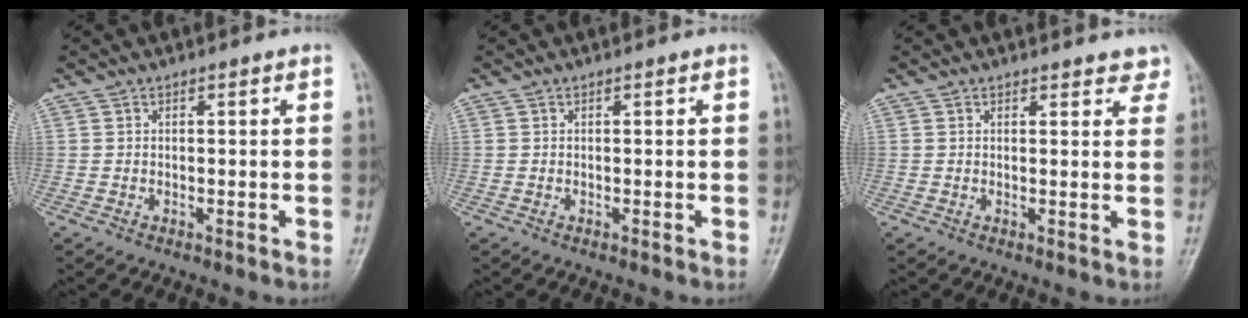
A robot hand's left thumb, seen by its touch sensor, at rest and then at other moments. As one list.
[{"total": 0.0}, {"total": 3.7, "force": [3.3, 1.5, 0.7], "torque": [0.026, -0.015, 0.024]}]